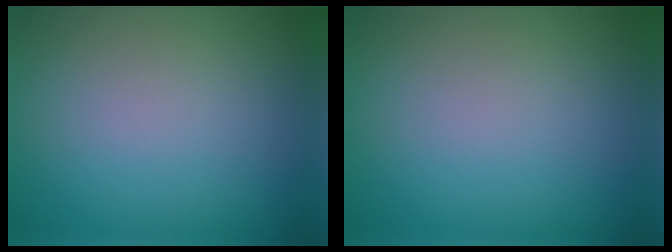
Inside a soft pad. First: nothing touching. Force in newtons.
{"total": 0.0}